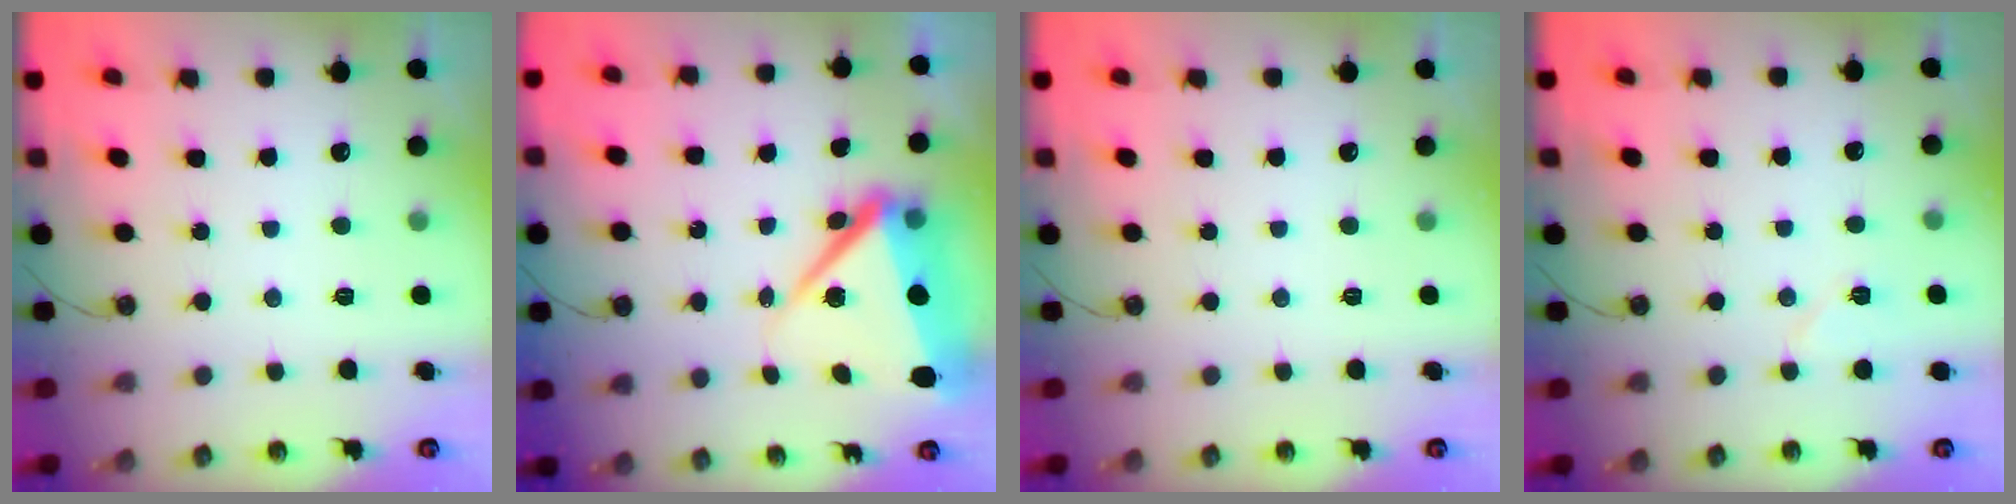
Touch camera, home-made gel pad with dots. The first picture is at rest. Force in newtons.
{"total": 11.7, "press": 10.3, "slide": 5.5}
{"total": 0.0}
{"total": 6.0, "press": 5.9, "slide": 1.2}